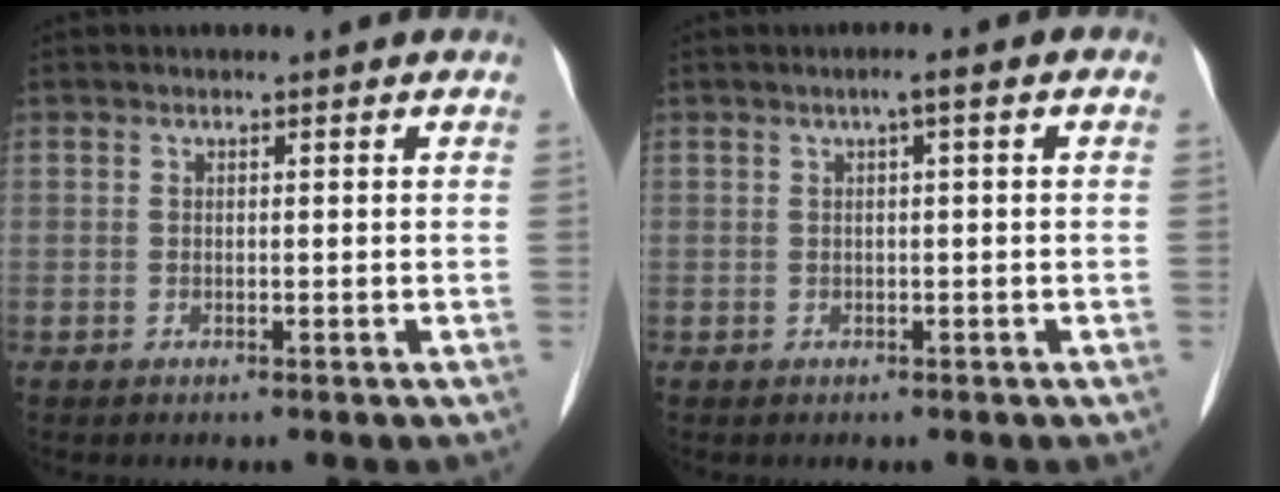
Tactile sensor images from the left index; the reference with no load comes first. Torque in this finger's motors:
{"motor_torque": [-0.15, -0.05, -0.72, -0.21]}